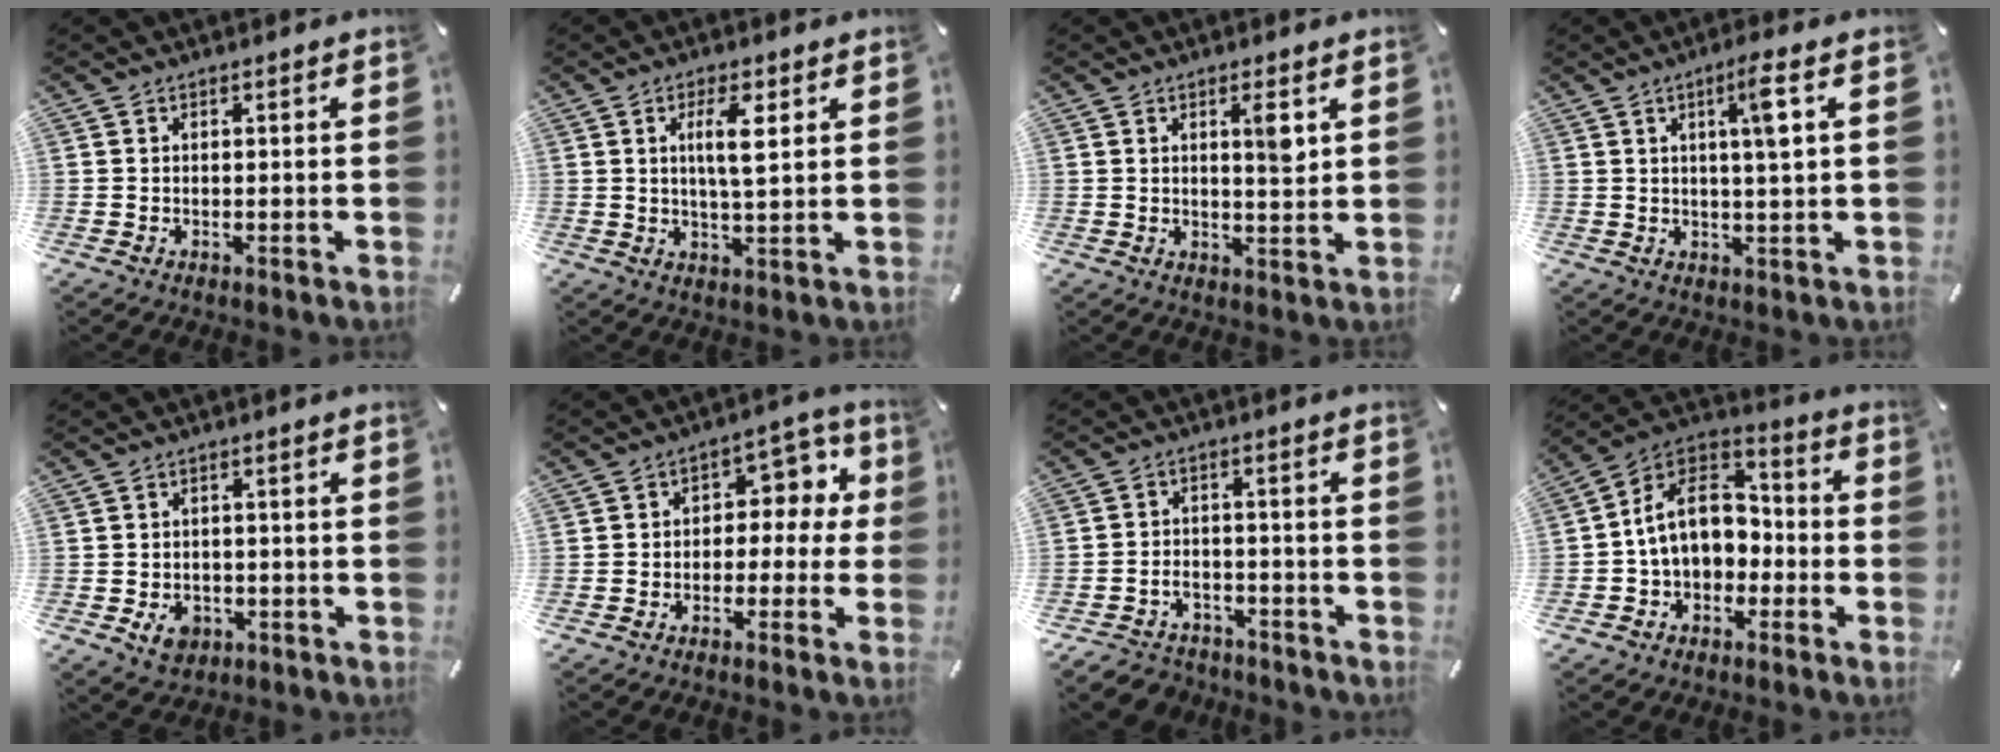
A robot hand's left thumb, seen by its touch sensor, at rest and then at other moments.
{"total": 7.5, "force": [2.3, 2.0, 6.8], "torque": [-0.123, -0.008, 0.030]}
{"total": 4.8, "force": [1.9, 0.9, 4.3], "torque": [-0.066, -0.007, 0.024]}
{"total": 6.3, "force": [2.0, 0.5, 6.0], "torque": [-0.102, -0.007, 0.026]}
{"total": 5.1, "force": [-1.8, 4.1, 2.5], "torque": [-0.035, 0.000, -0.035]}
{"total": 7.7, "force": [0.7, 5.9, 4.9], "torque": [-0.067, 0.002, 0.007]}
{"total": 4.7, "force": [-3.0, 3.3, 1.4], "torque": [-0.034, 0.008, -0.060]}
{"total": 13.3, "force": [-1.0, 10.7, 7.9], "torque": [-0.152, 0.013, -0.016]}